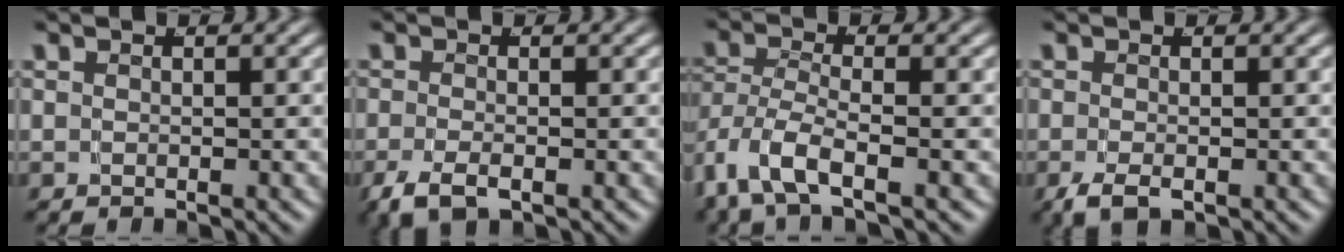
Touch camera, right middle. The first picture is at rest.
{"total": 3.2, "force": [-1.9, 1.7, 2.0], "torque": [-0.049, -0.016, -0.024]}
{"total": 4.4, "force": [-1.5, 2.6, 3.2], "torque": [-0.097, -0.027, -0.015]}
{"total": 2.3, "force": [-1.2, 1.2, 1.5], "torque": [-0.036, -0.014, -0.014]}